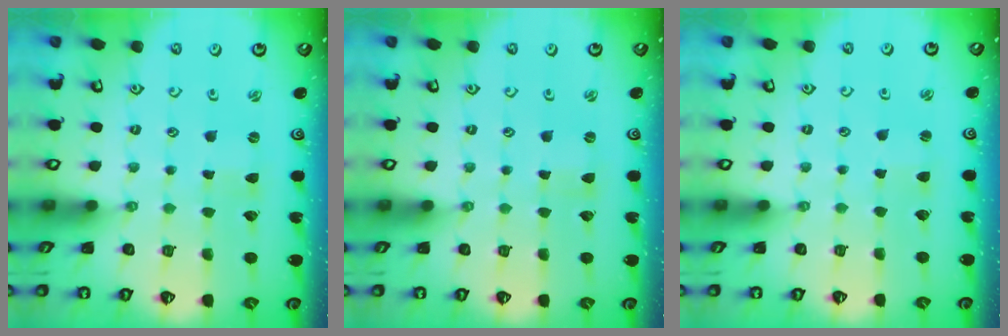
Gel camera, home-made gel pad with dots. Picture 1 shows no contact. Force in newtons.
{"total": 0.0}
{"total": 0.9, "press": 0.8, "slide": 0.1}